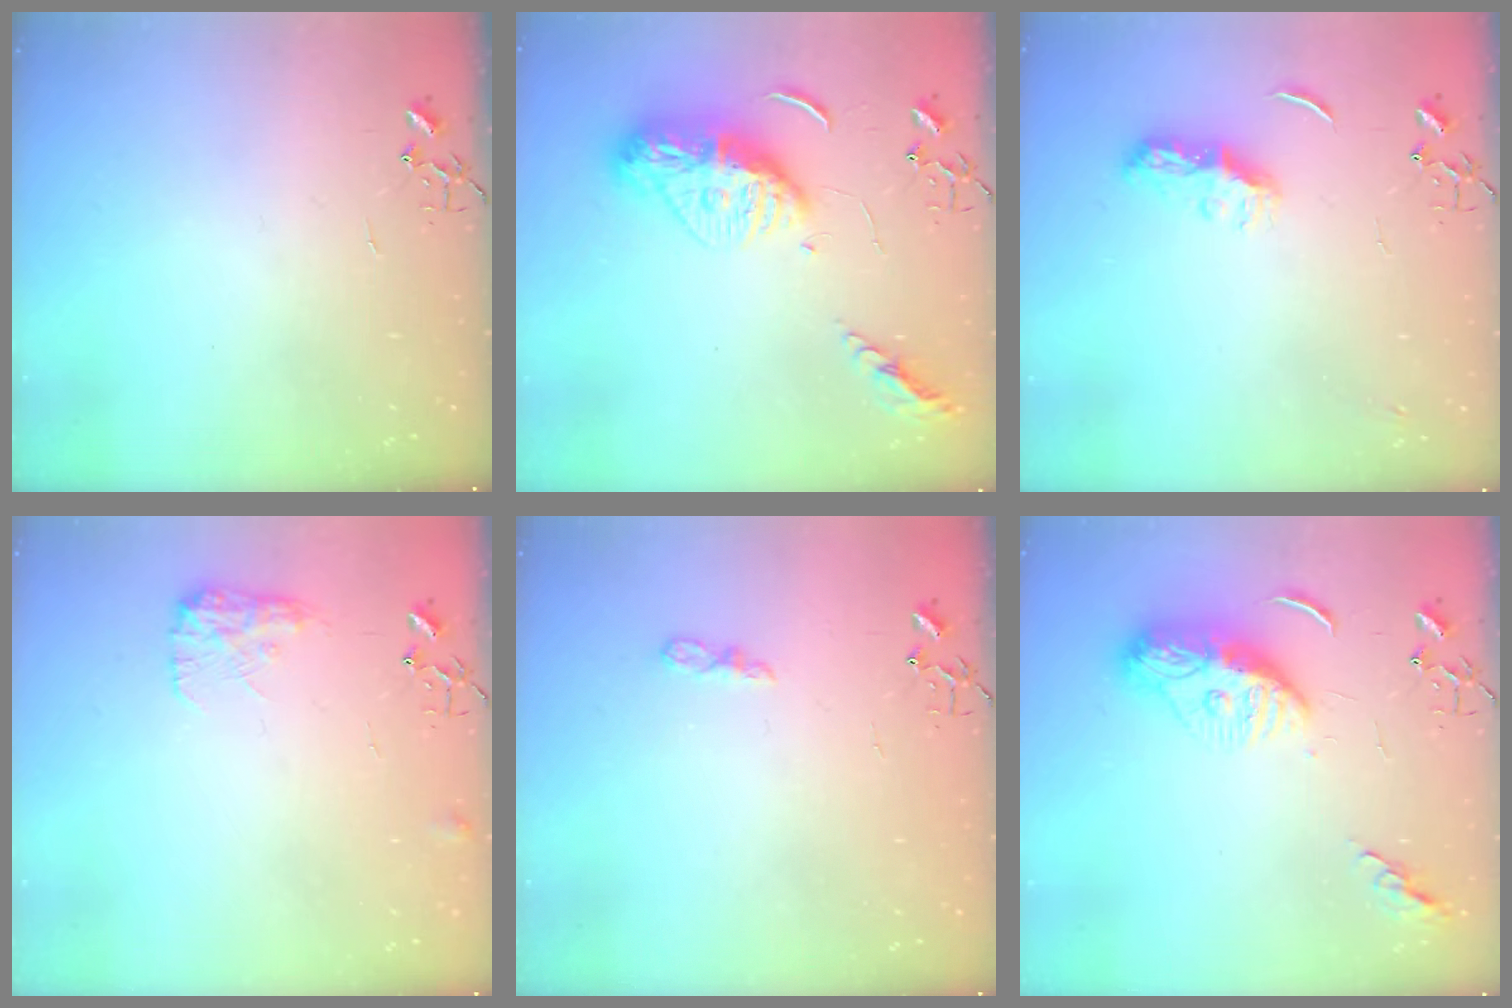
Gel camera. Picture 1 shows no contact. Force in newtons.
{"total": 13.5, "press": 13.5, "slide": 1.2}
{"total": 8.1, "press": 8.1, "slide": 0.6}
{"total": 9.5, "press": 9.5, "slide": 0.3}
{"total": 5.0, "press": 5.0, "slide": 0.5}
{"total": 11.6, "press": 11.6, "slide": 1.0}